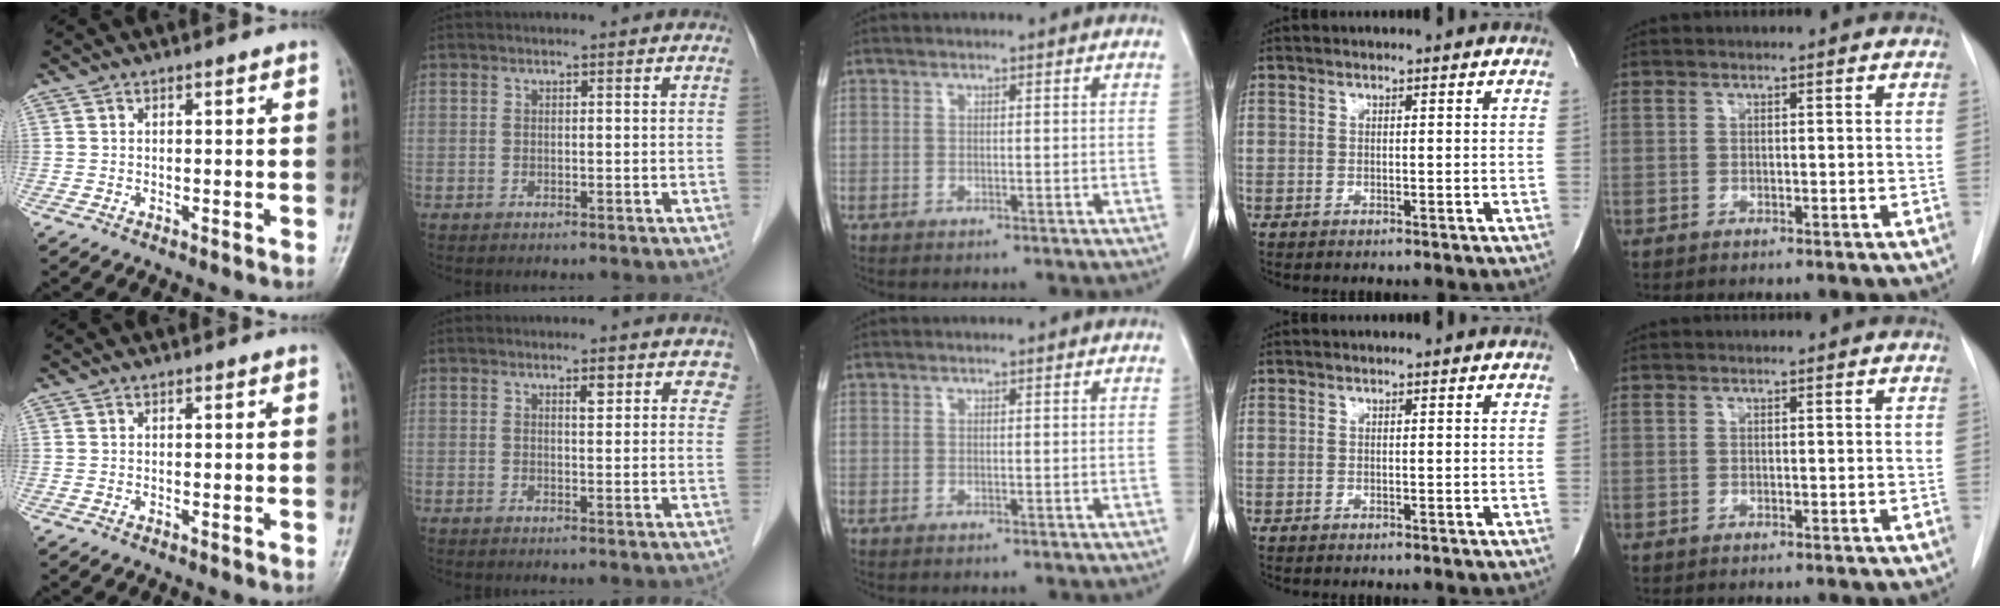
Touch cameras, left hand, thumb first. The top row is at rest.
{"index": {"total": 3.8, "force": [2.7, 1.5, 2.2], "torque": [-0.006, -0.009, 0.024]}}